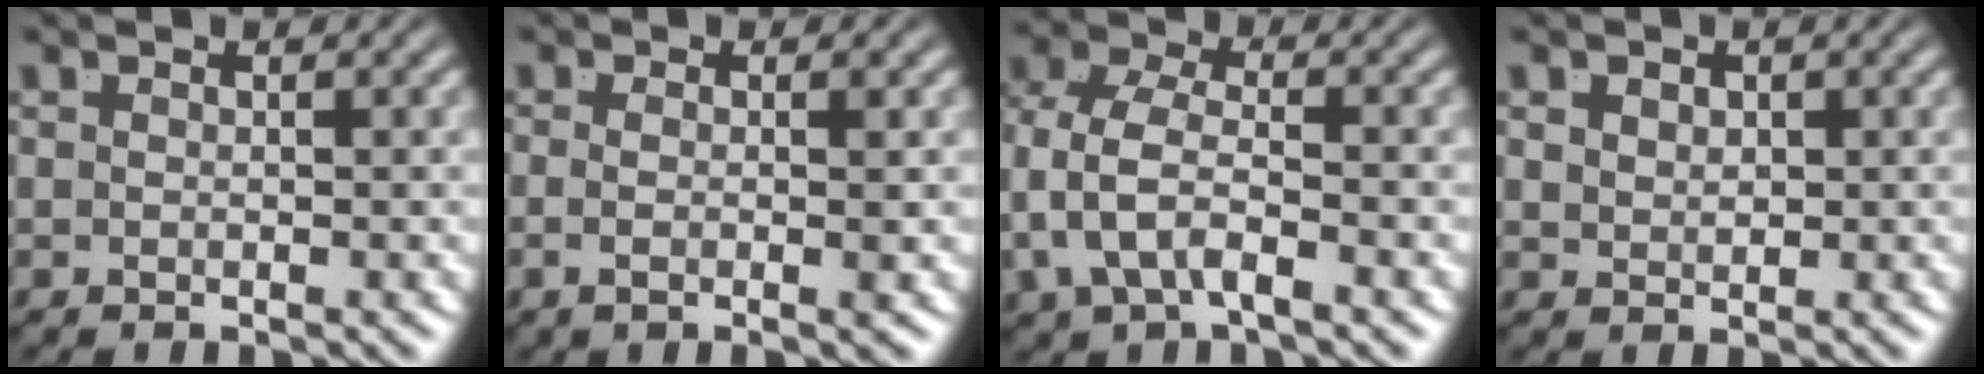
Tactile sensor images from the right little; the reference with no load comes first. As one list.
[{"total": 2.1, "force": [-0.7, -0.7, 1.8], "torque": [-0.032, -0.012, -0.007]}, {"total": 5.6, "force": [-0.7, 4.0, 3.8], "torque": [-0.108, -0.030, 0.000]}, {"total": 1.1, "force": [0.7, 0.4, 0.7], "torque": [-0.011, -0.012, 0.026]}]